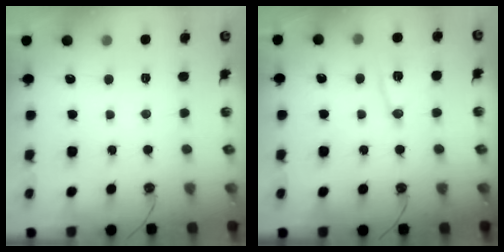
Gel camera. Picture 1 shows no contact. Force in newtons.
{"total": 10.4, "press": 10.4, "slide": 1.1}